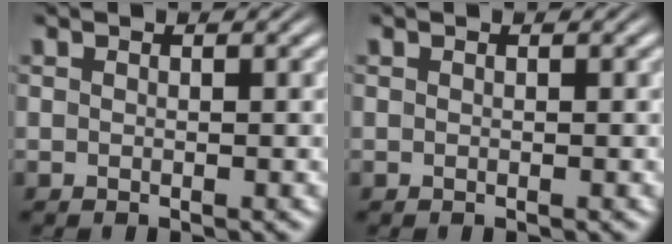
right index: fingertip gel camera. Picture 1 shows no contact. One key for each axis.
{"total": 0.0}